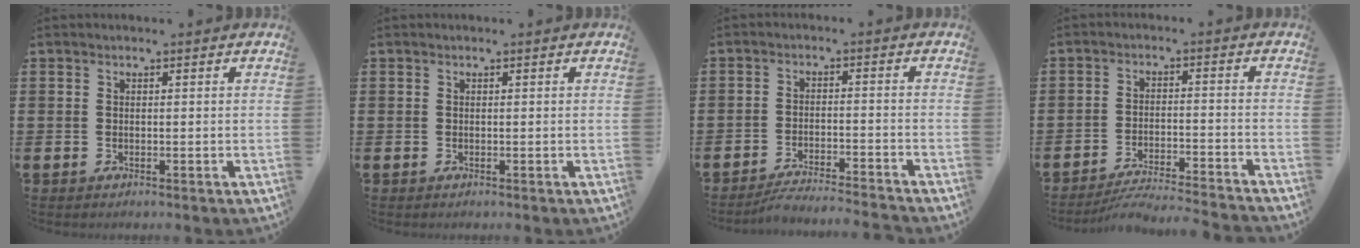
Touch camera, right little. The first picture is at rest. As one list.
[{"total": 0.0}, {"total": 3.2, "force": [-3.2, -0.4, 0.6], "torque": [-0.010, -0.001, -0.064]}, {"total": 4.1, "force": [-3.9, -0.2, 1.1], "torque": [-0.019, -0.003, -0.079]}]